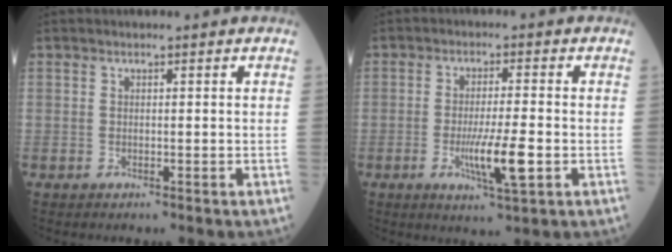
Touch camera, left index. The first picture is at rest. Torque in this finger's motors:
{"motor_torque": [1.35, 0.52, 0.43, 0.08]}